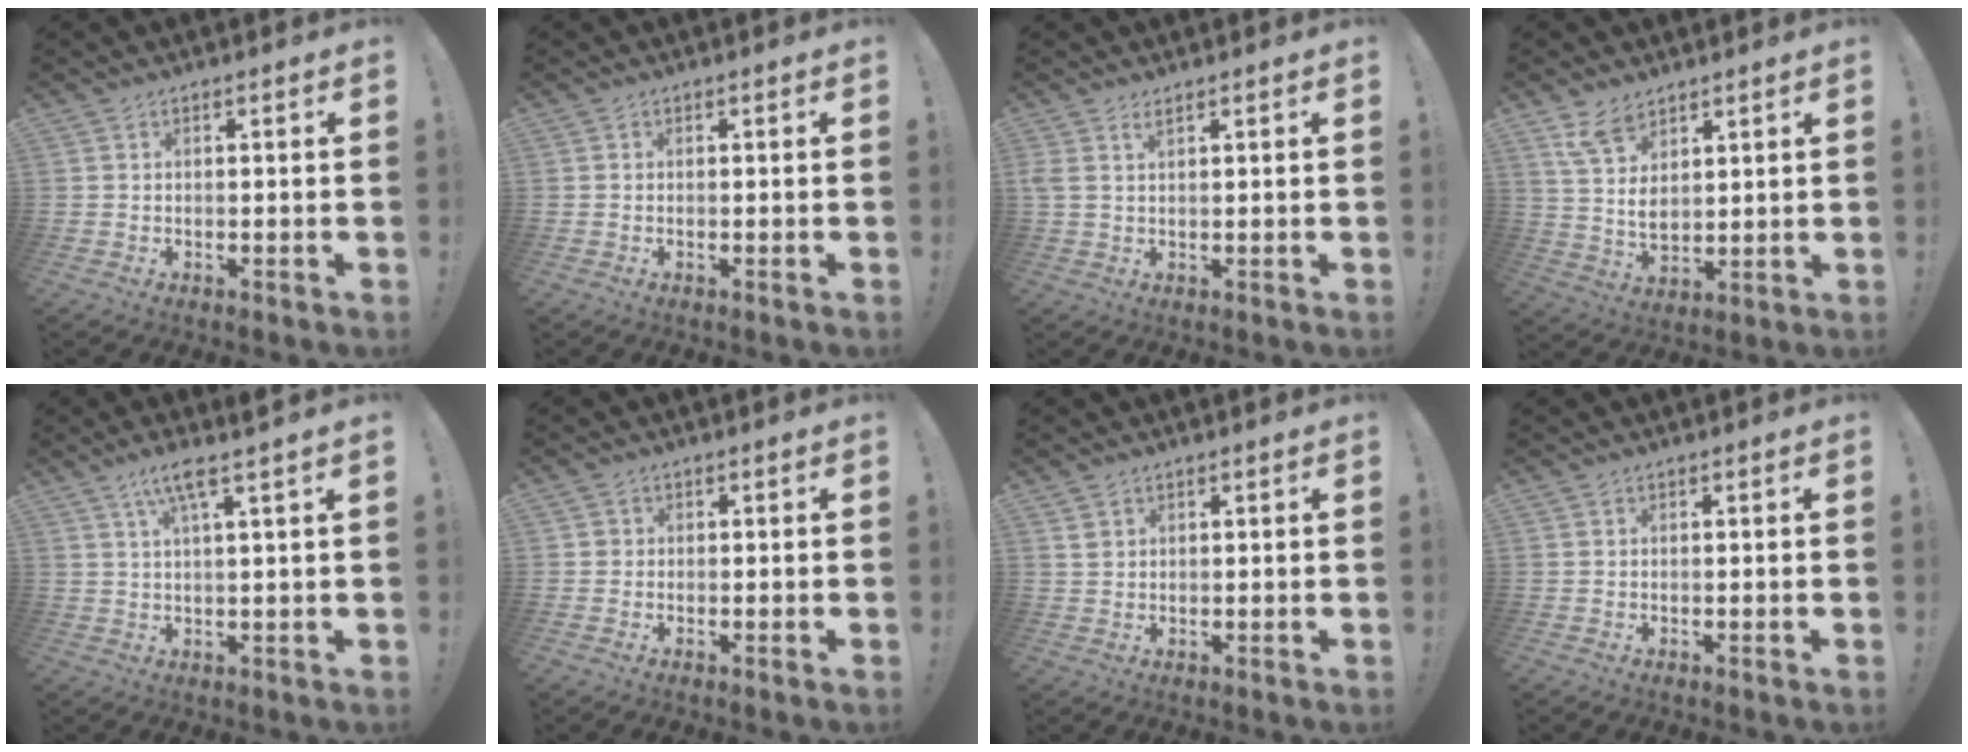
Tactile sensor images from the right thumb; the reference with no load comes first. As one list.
[{"total": 0.0}, {"total": 2.0, "force": [1.3, 0.4, 1.5], "torque": [-0.038, 0.001, 0.026]}, {"total": 9.0, "force": [5.8, 5.1, 4.5], "torque": [-0.086, -0.032, 0.117]}, {"total": 6.0, "force": [3.4, -0.1, 5.0], "torque": [-0.100, -0.008, 0.055]}, {"total": 1.1, "force": [-0.2, 1.1, 0.2], "torque": [-0.010, 0.005, -0.003]}, {"total": 1.8, "force": [1.2, 1.3, 0.6], "torque": [-0.012, -0.002, 0.023]}, {"total": 0.0}]